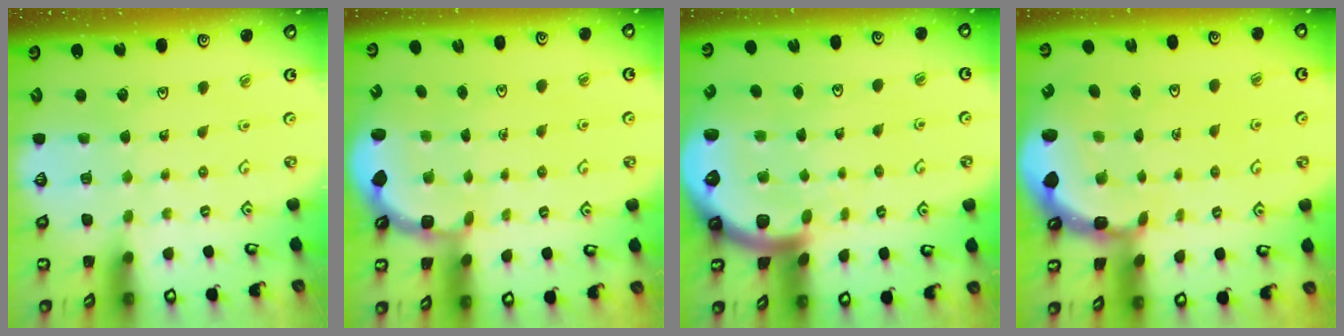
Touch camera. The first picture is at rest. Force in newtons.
{"total": 2.7, "press": 2.1, "slide": 1.7}
{"total": 5.2, "press": 5.2, "slide": 0.6}
{"total": 2.2, "press": 2.0, "slide": 0.9}